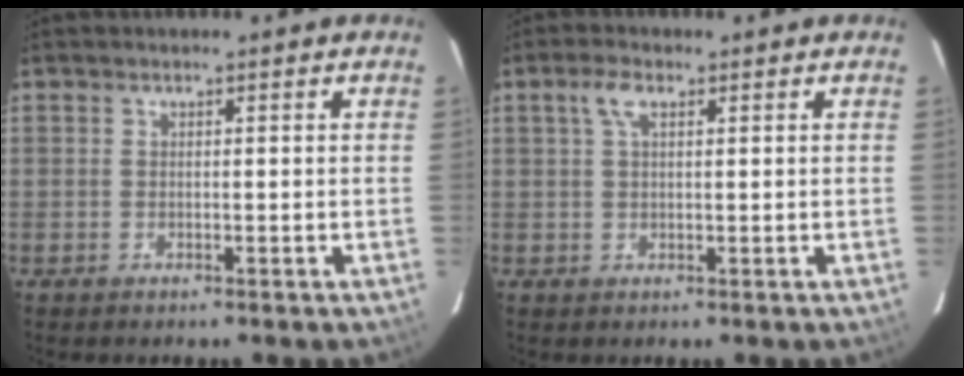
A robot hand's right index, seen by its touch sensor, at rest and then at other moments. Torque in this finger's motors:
{"motor_torque": [0.01, 0.00, 0.02, 0.05]}